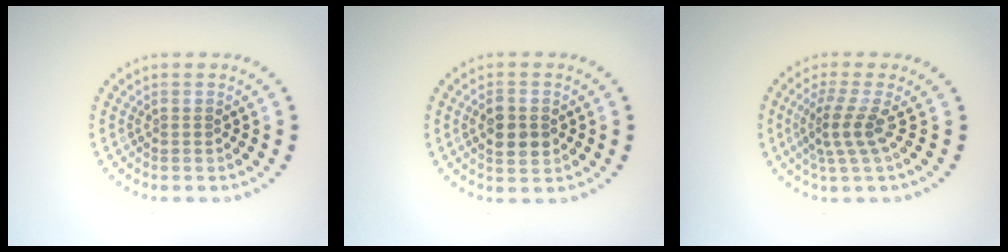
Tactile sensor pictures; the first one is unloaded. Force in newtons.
{"total": 3.1, "press": 3.1, "slide": 0.3}
{"total": 2.7, "press": 1.9, "slide": 2.0}